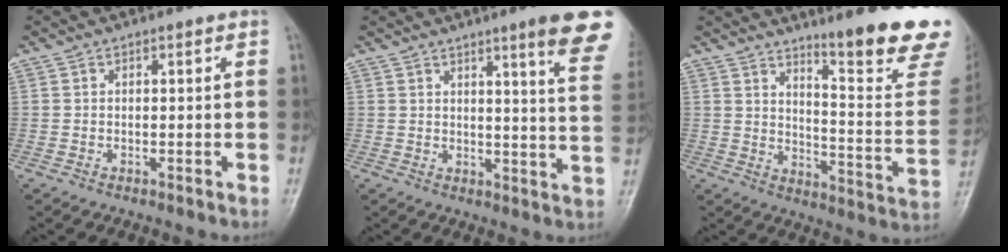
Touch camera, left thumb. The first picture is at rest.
{"total": 13.1, "force": [8.4, 0.9, 10.0], "torque": [-0.107, -0.041, 0.089]}
{"total": 19.1, "force": [14.2, 1.8, 12.6], "torque": [-0.136, -0.124, 0.196]}